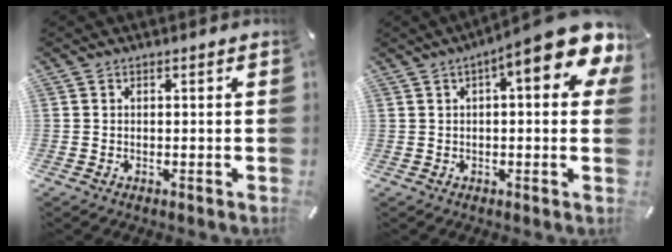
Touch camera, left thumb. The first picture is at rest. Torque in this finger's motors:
{"motor_torque": [1.76, 3.25, 1.35, -1.42, 0.36]}